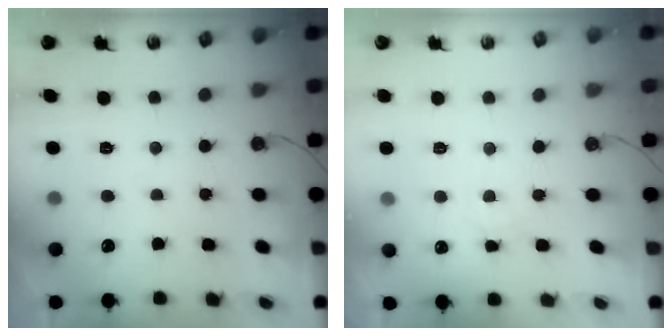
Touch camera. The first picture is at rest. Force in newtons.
{"total": 3.5, "press": 3.5, "slide": 0.6}